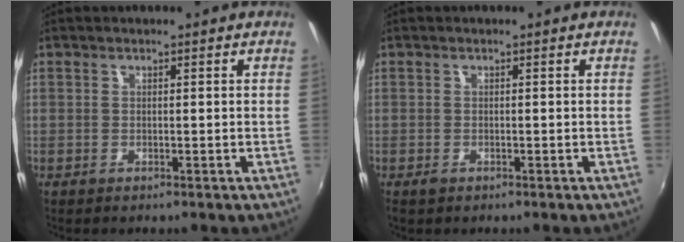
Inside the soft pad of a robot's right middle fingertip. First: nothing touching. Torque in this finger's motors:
{"motor_torque": [0.30, -0.21, 0.00, 0.00]}